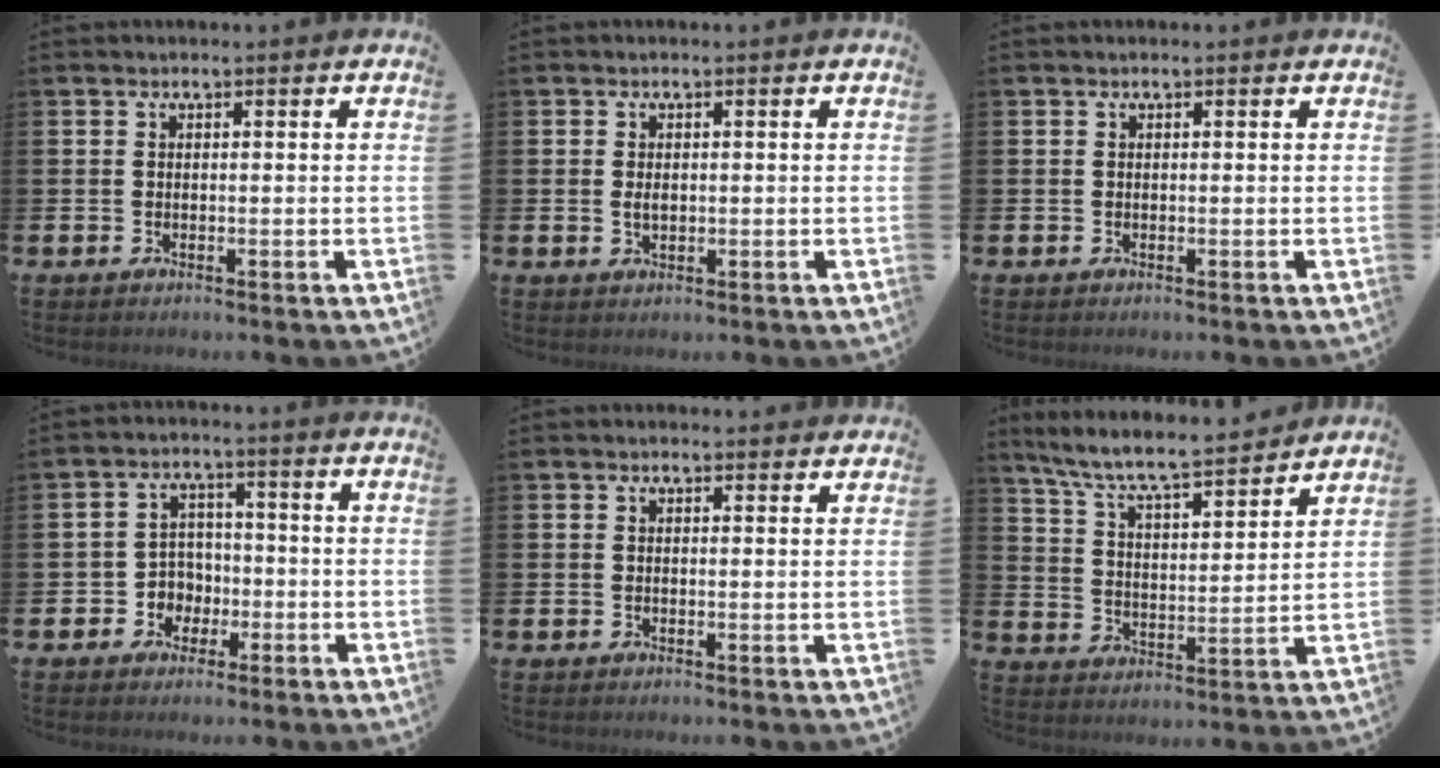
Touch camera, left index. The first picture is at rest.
{"total": 1.3, "force": [0.1, 0.8, 1.0], "torque": [-0.014, 0.004, -0.001]}
{"total": 0.0}
{"total": 3.8, "force": [-1.2, 3.6, 0.6], "torque": [-0.019, -0.002, -0.031]}
{"total": 0.6, "force": [0.6, 0.1, 0.1], "torque": [0.007, -0.003, 0.008]}
{"total": 8.0, "force": [7.4, 0.7, 2.8], "torque": [-0.090, -0.055, 0.129]}